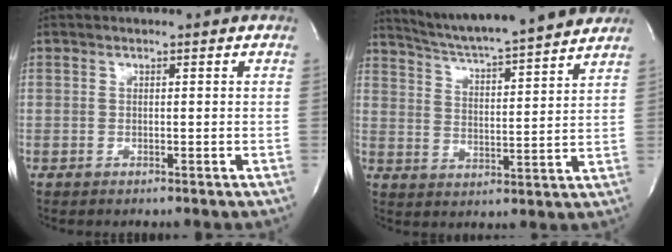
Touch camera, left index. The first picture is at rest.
{"total": 17.3, "force": [15.8, 0.1, 7.1], "torque": [-0.120, -0.003, 0.228]}